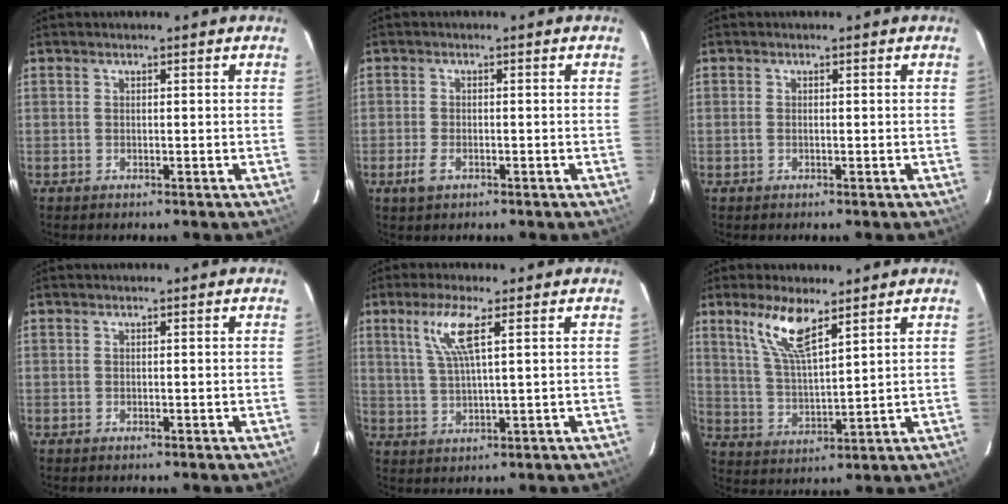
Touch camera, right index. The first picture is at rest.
{"total": 2.9, "force": [-1.5, 1.5, 2.0], "torque": [-0.046, -0.002, -0.027]}
{"total": 0.7, "force": [-0.2, 0.4, 0.5], "torque": [-0.012, 0.000, -0.004]}
{"total": 0.0}
{"total": 6.8, "force": [2.9, 0.6, 6.1], "torque": [-0.124, 0.001, 0.062]}
{"total": 9.3, "force": [6.0, 2.3, 6.8], "torque": [-0.135, 0.002, 0.125]}